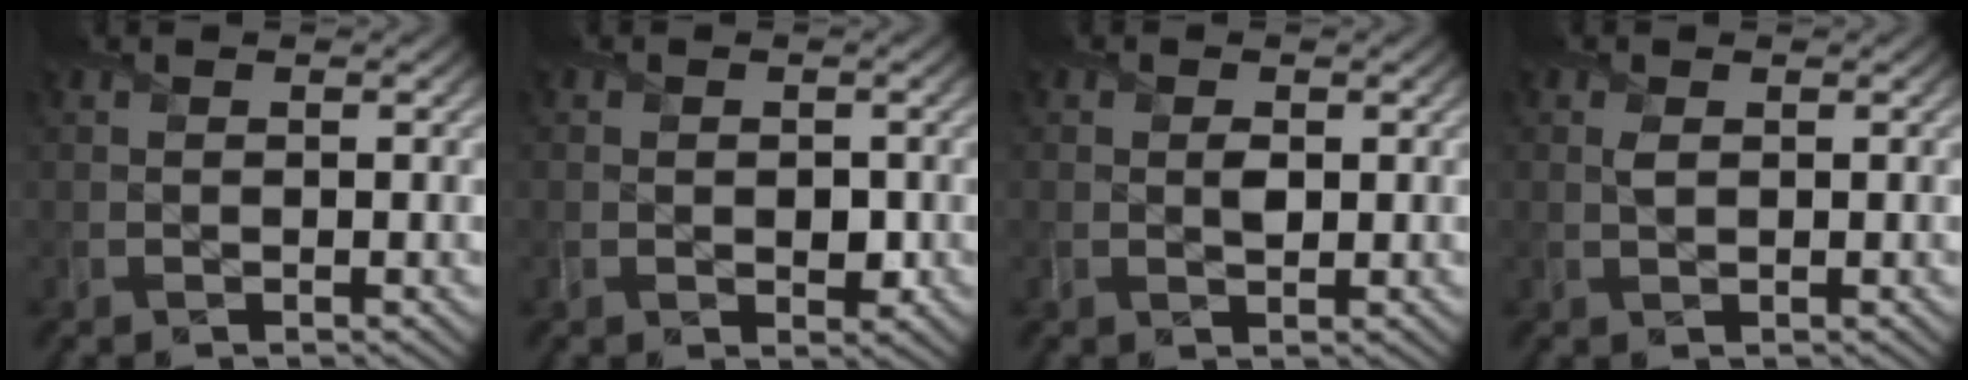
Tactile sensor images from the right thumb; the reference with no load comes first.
{"total": 2.1, "force": [-0.5, 1.6, 1.1], "torque": [-0.019, -0.013, -0.007]}
{"total": 1.2, "force": [0.1, 0.8, 0.9], "torque": [-0.017, -0.005, 0.000]}
{"total": 1.0, "force": [0.4, 0.5, 0.8], "torque": [-0.023, 0.003, 0.006]}